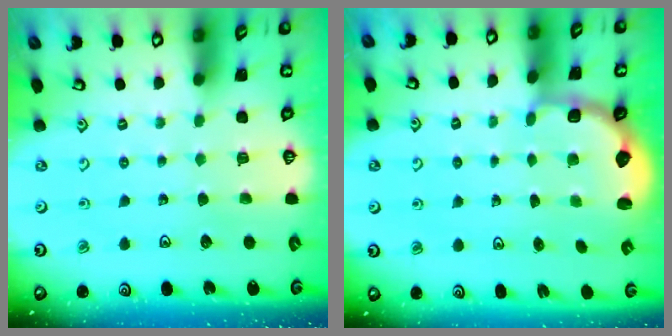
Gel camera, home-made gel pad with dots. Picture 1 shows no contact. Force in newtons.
{"total": 2.8, "press": 2.1, "slide": 1.8}